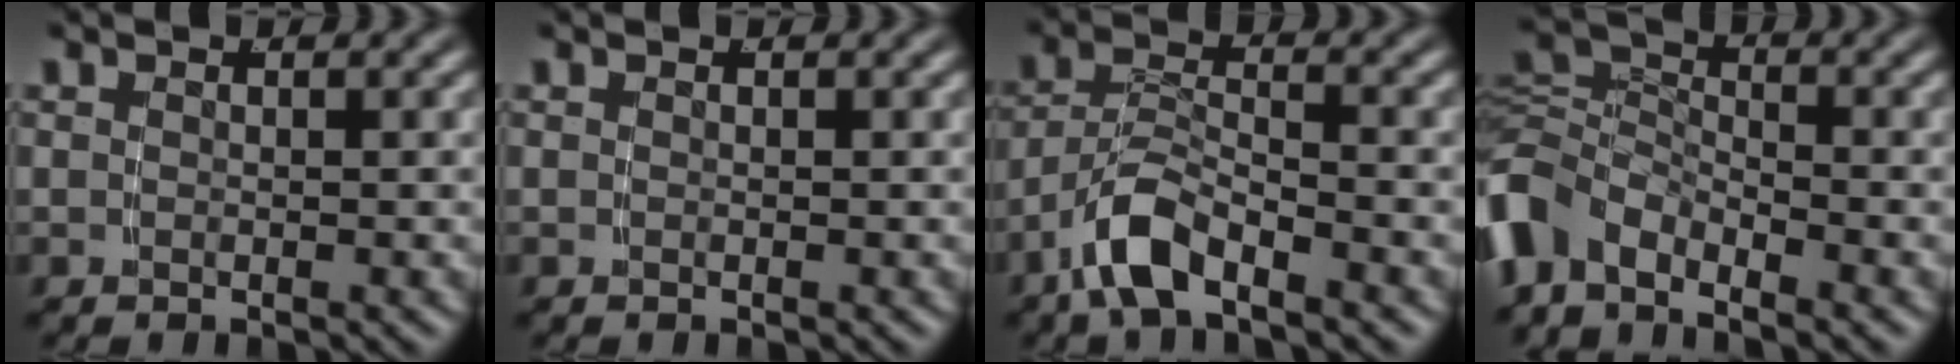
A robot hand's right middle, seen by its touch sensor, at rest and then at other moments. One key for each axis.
{"total": 0.0}
{"total": 4.0, "fx": -2.7, "fy": 1.2, "fz": 2.8, "tx": -0.057, "ty": -0.003, "tz": -0.047}
{"total": 5.4, "fx": -2.8, "fy": 3.7, "fz": 2.8, "tx": -0.075, "ty": -0.023, "tz": -0.048}